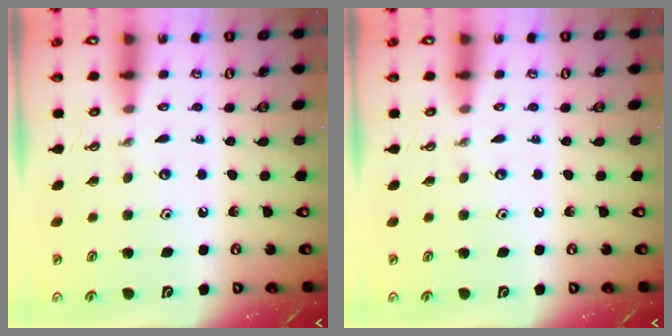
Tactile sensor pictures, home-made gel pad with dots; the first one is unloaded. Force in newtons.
{"total": 0.0}